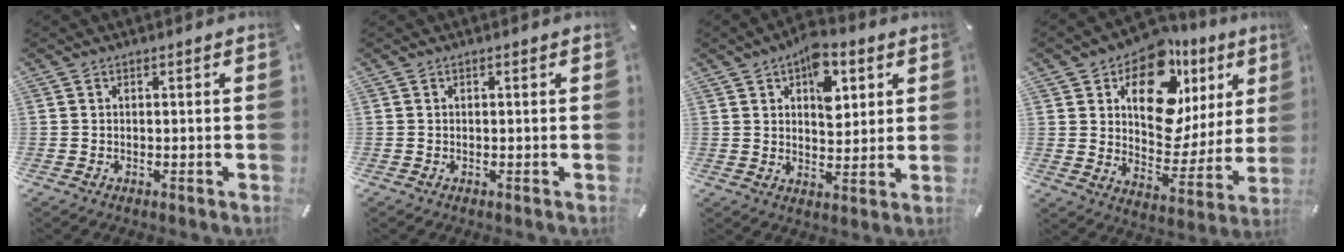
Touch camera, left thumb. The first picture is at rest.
{"total": 0.0}
{"total": 10.1, "force": [4.7, 6.2, 6.5], "torque": [-0.075, -0.016, 0.076]}
{"total": 17.7, "force": [9.3, 11.0, 10.2], "torque": [-0.141, -0.066, 0.162]}